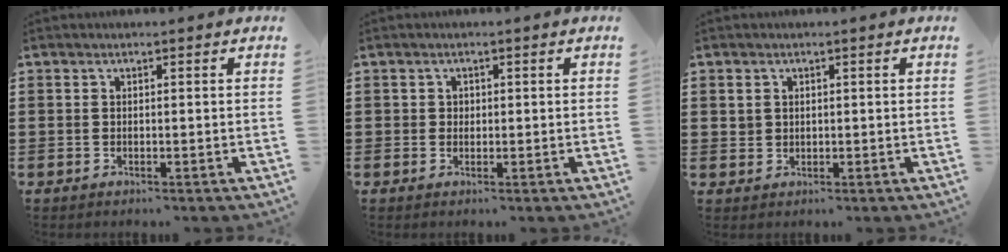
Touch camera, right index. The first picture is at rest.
{"total": 0.9, "force": [0.2, 0.9, 0.2], "torque": [-0.007, 0.003, 0.005]}
{"total": 1.5, "force": [0.8, 1.3, 0.2], "torque": [-0.008, 0.006, 0.015]}